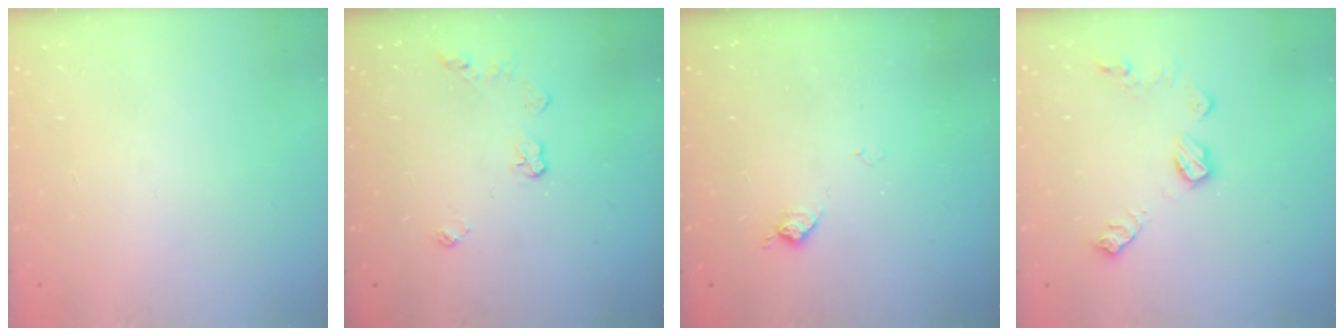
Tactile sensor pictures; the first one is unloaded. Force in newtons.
{"total": 6.1, "press": 6.0, "slide": 0.6}
{"total": 7.2, "press": 7.1, "slide": 0.9}
{"total": 9.0, "press": 9.0, "slide": 0.3}